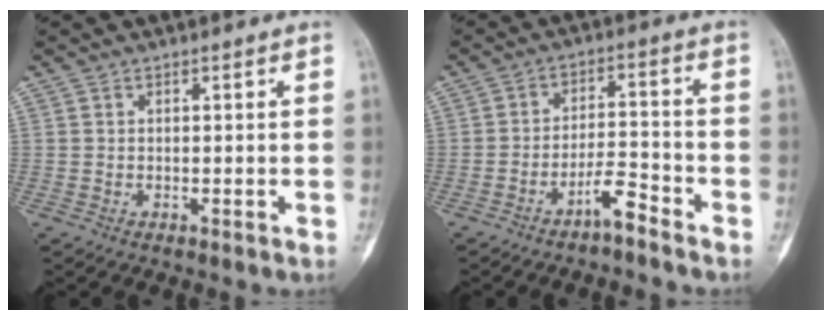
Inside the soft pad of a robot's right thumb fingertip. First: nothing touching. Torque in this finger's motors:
{"motor_torque": [-0.01, 0.09, 0.03, -0.09, 0.02]}